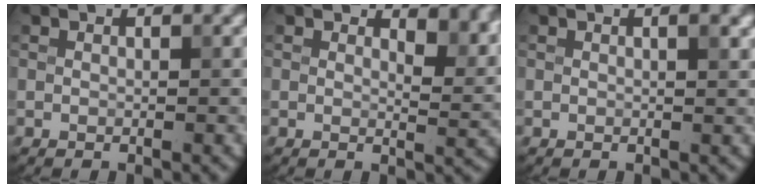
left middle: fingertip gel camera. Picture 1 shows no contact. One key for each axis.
{"total": 3.7, "fx": 2.4, "fy": 1.6, "fz": 2.3, "tx": -0.030, "ty": -0.008, "tz": 0.027}
{"total": 1.2, "fx": 0.4, "fy": 0.3, "fz": 1.1, "tx": -0.013, "ty": 0.000, "tz": 0.006}